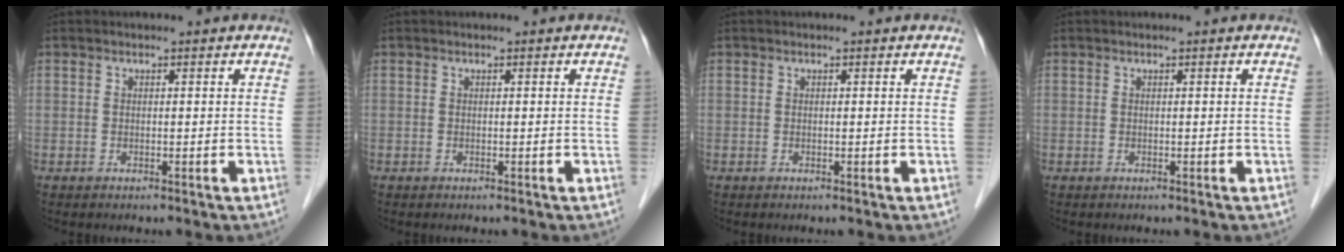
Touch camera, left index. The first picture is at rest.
{"total": 0.0}
{"total": 0.0}
{"total": 0.0}